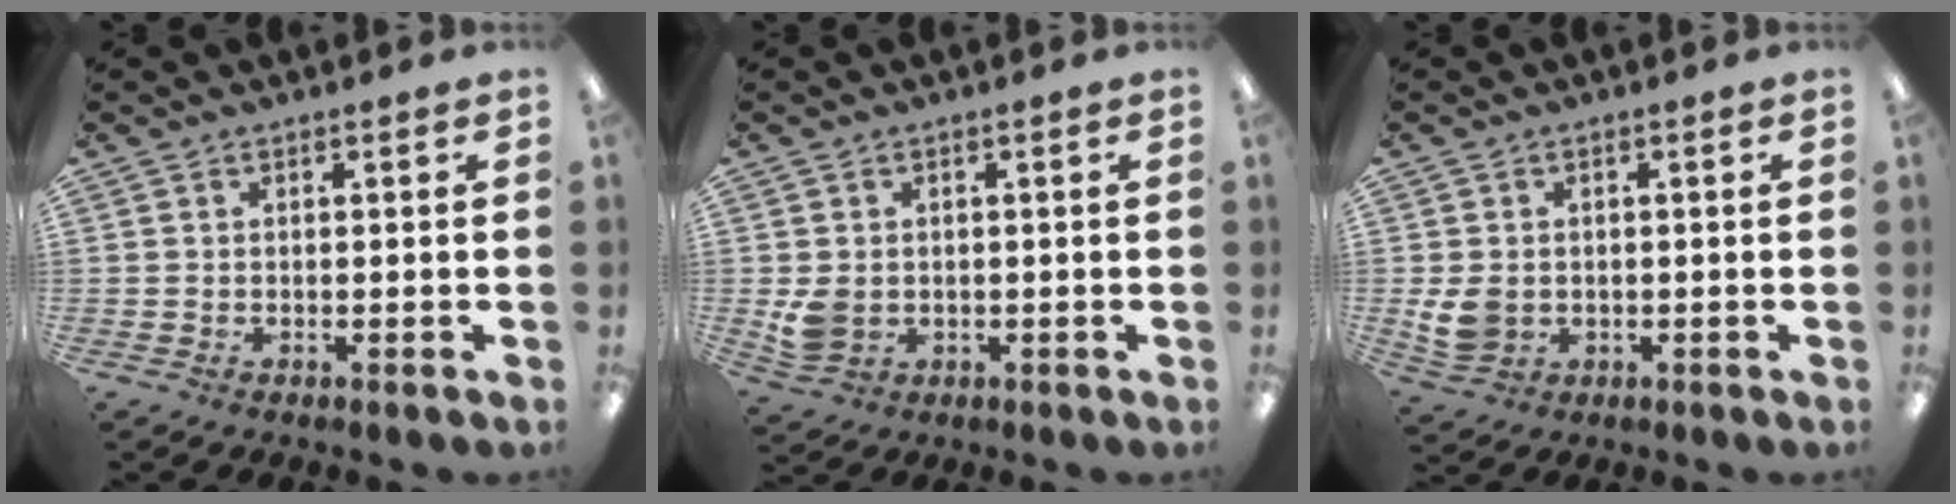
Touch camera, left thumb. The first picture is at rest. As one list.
[{"total": 4.8, "force": [-0.1, 4.0, 2.7], "torque": [-0.039, 0.000, 0.001]}, {"total": 6.0, "force": [-0.2, 4.8, 3.5], "torque": [-0.074, 0.003, -0.001]}]